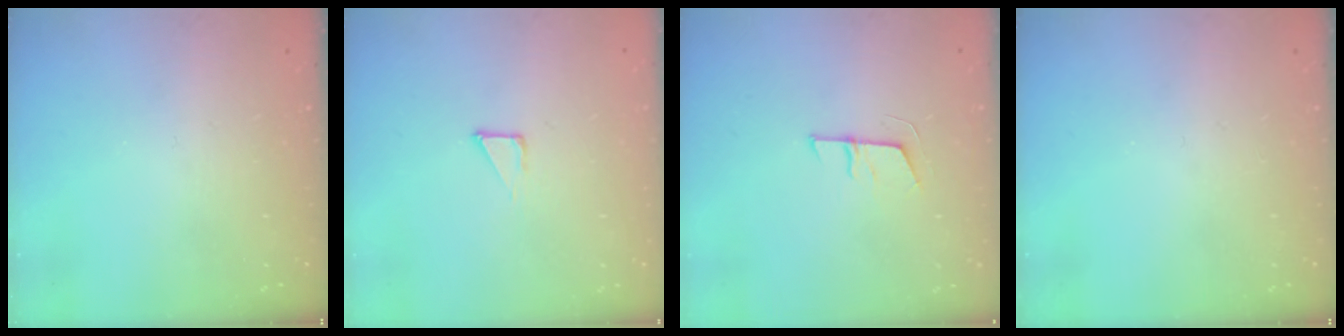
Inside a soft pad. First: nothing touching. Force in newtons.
{"total": 2.3, "press": 2.3, "slide": 0.1}
{"total": 5.7, "press": 5.6, "slide": 1.0}
{"total": 0.0}